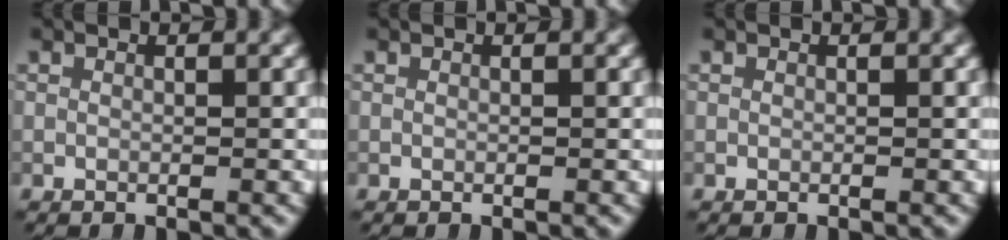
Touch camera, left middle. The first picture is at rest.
{"total": 0.0}
{"total": 0.0}